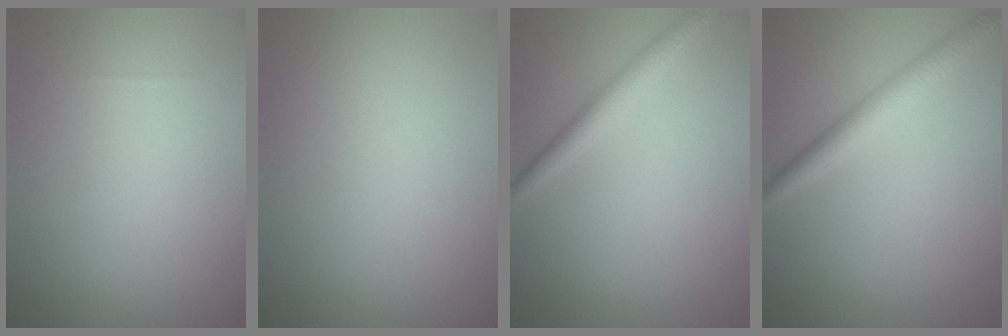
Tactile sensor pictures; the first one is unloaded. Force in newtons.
{"total": 0.0}
{"total": 2.1, "press": 2.1, "slide": 0.1}
{"total": 2.7, "press": 2.7, "slide": 0.1}